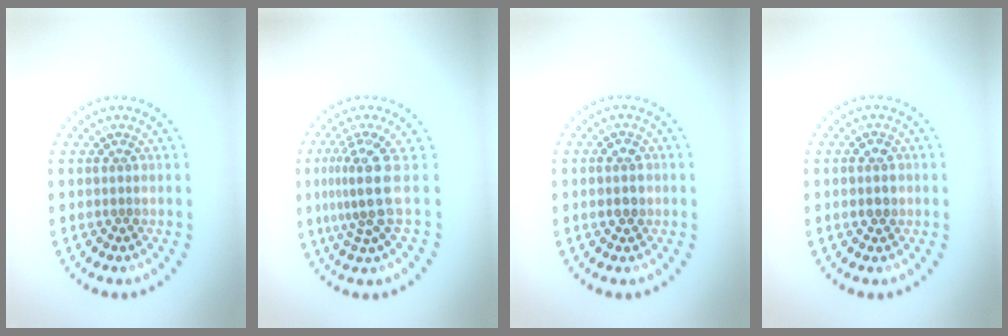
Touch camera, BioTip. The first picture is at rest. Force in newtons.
{"total": 3.6, "press": 2.4, "slide": 2.7}
{"total": 1.8, "press": 1.8, "slide": 0.1}
{"total": 1.4, "press": 1.4, "slide": 0.2}